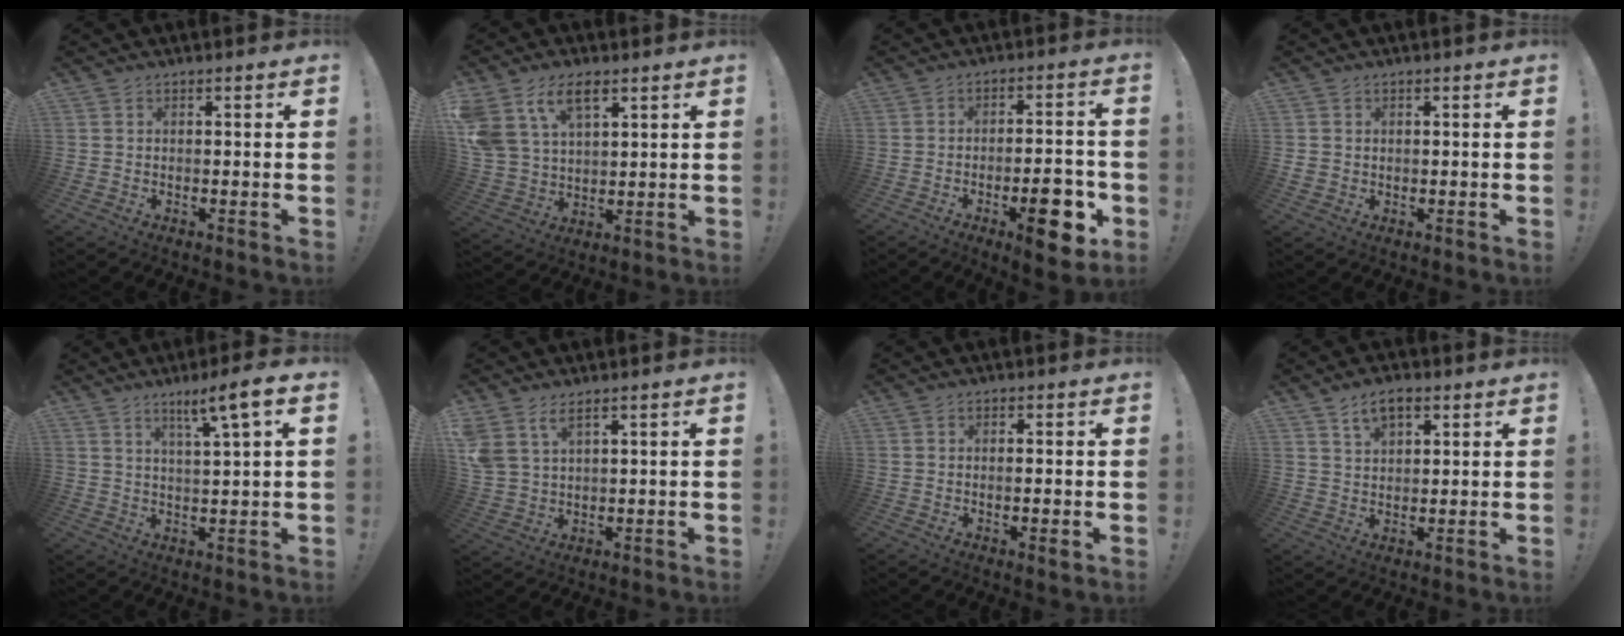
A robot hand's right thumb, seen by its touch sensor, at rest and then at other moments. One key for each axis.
{"total": 13.1, "fx": 7.2, "fy": 7.9, "fz": 7.6, "tx": -0.146, "ty": -0.026, "tz": 0.140}
{"total": 13.7, "fx": -5.4, "fy": 5.4, "fz": 11.4, "tx": -0.128, "ty": 0.025, "tz": -0.075}
{"total": 1.8, "fx": 0.5, "fy": 1.6, "fz": 0.5, "tx": -0.007, "ty": 0.002, "tz": 0.011}
{"total": 7.9, "fx": 4.2, "fy": 0.1, "fz": 6.7, "tx": -0.095, "ty": -0.026, "tz": 0.060}
{"total": 6.1, "fx": 3.9, "fy": 2.9, "fz": 3.6, "tx": -0.077, "ty": -0.019, "tz": 0.077}
{"total": 2.1, "fx": -0.2, "fy": 0.0, "fz": 2.1, "tx": -0.034, "ty": -0.003, "tz": -0.003}
{"total": 6.7, "fx": 4.0, "fy": 3.7, "fz": 4.0, "tx": -0.062, "ty": -0.009, "tz": 0.073}